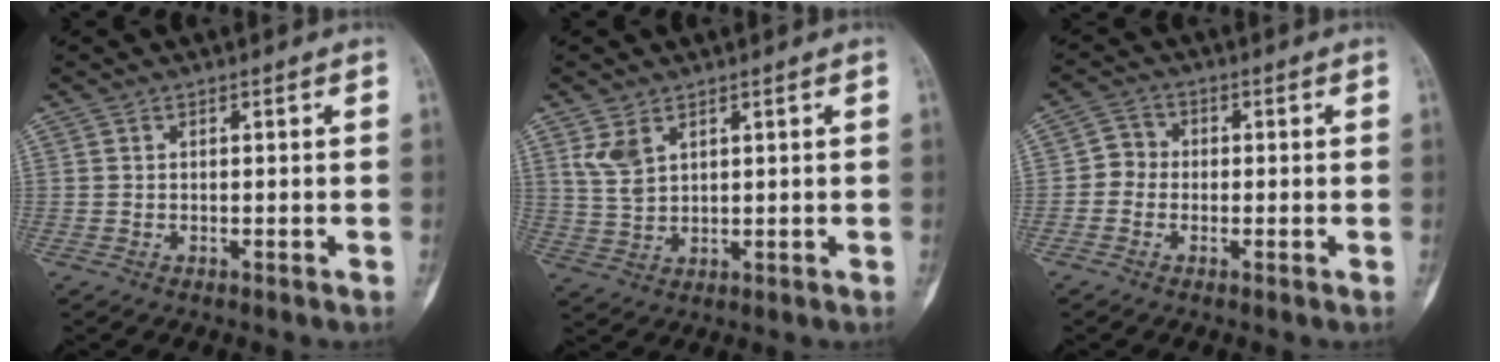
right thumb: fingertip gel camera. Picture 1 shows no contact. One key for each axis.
{"total": 4.7, "fx": 2.5, "fy": 2.7, "fz": 3.0, "tx": -0.058, "ty": -0.008, "tz": 0.061}
{"total": 3.3, "fx": -0.7, "fy": 3.0, "fz": 1.2, "tx": -0.001, "ty": 0.010, "tz": -0.025}